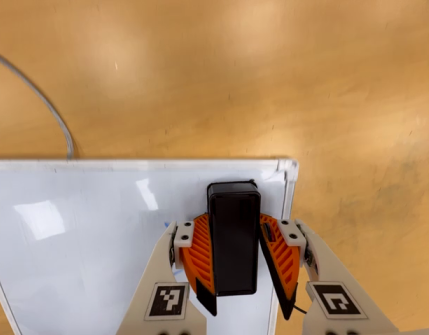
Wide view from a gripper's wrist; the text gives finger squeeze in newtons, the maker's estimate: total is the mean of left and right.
{"total": 10.7, "left": 11.9, "right": 9.4}